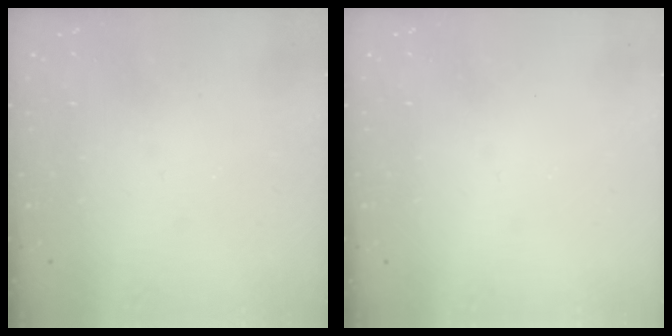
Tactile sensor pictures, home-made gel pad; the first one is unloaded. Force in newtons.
{"total": 0.0}